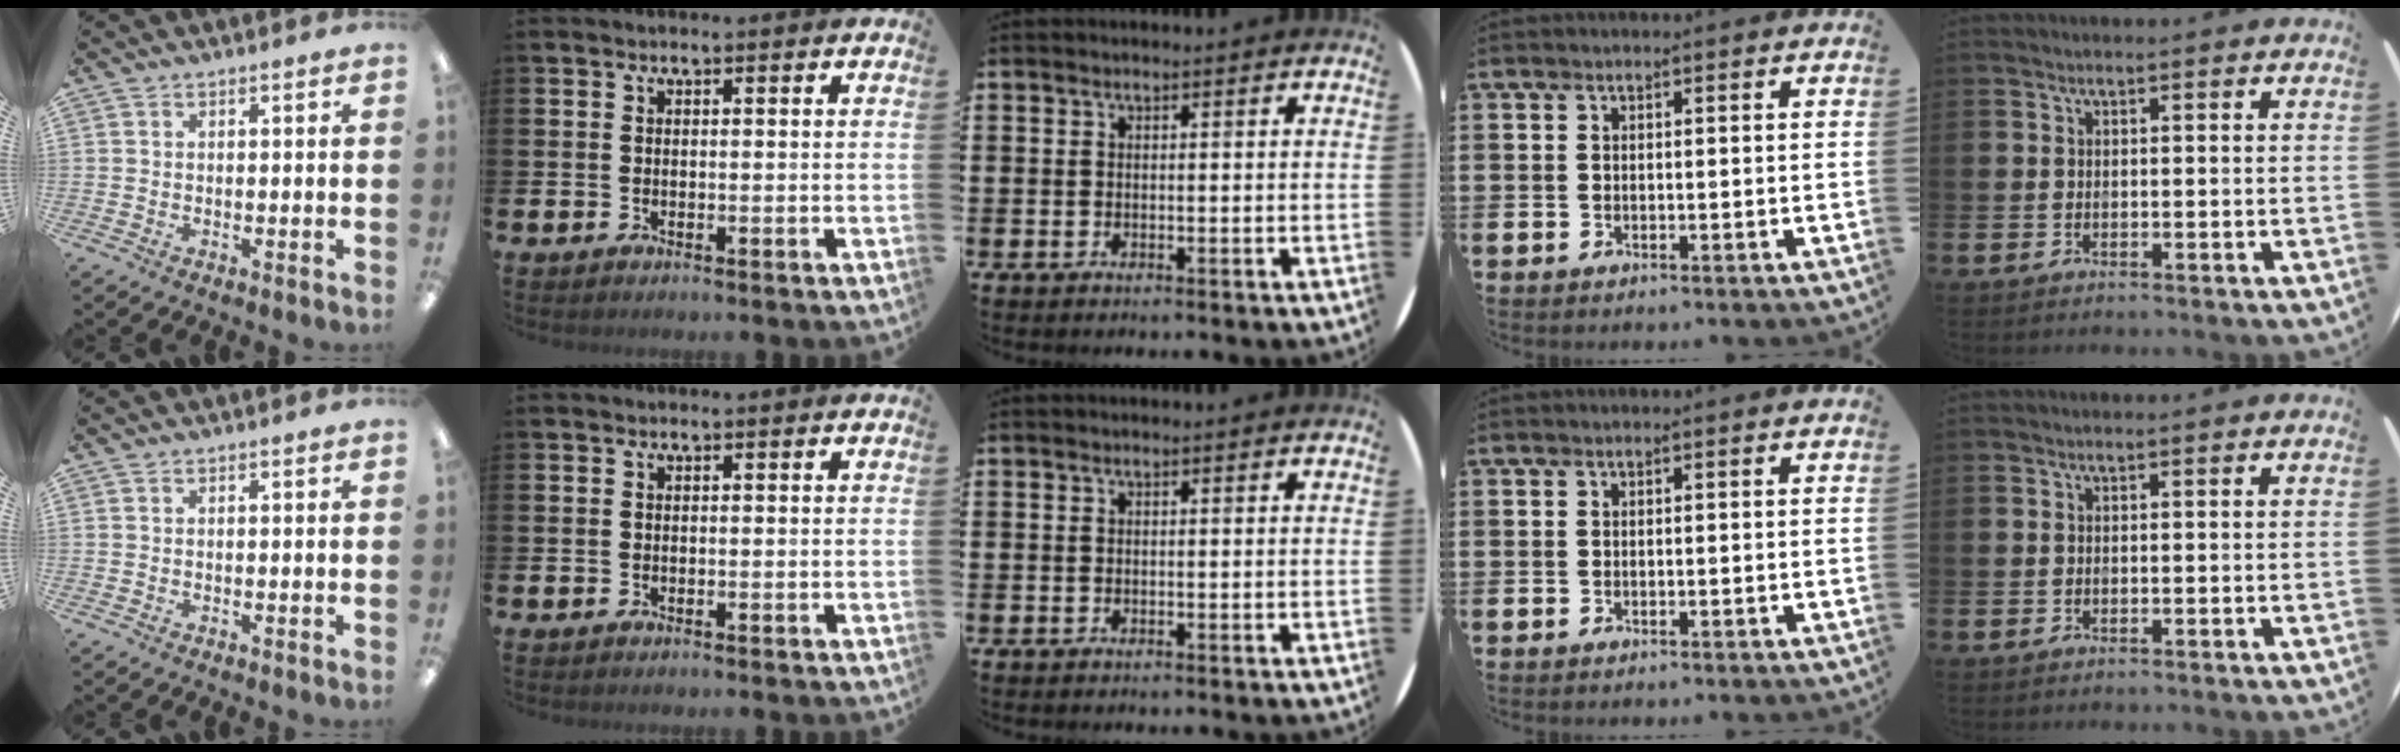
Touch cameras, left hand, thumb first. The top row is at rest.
{}